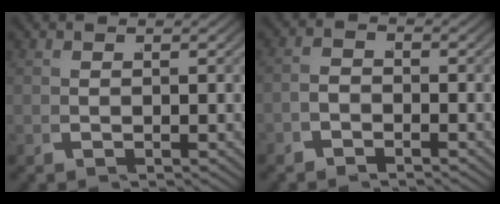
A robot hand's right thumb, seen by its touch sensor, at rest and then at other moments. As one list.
[{"total": 1.7, "force": [-1.6, 0.3, 0.1], "torque": [-0.002, -0.002, -0.037]}]